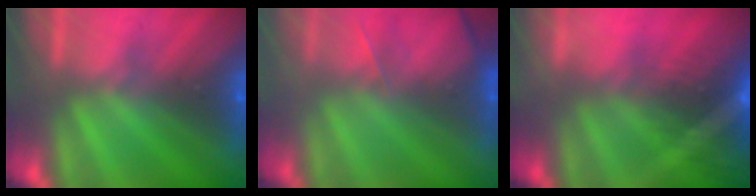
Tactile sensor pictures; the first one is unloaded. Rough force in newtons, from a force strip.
{"total": 2.1}
{"total": 8.6}